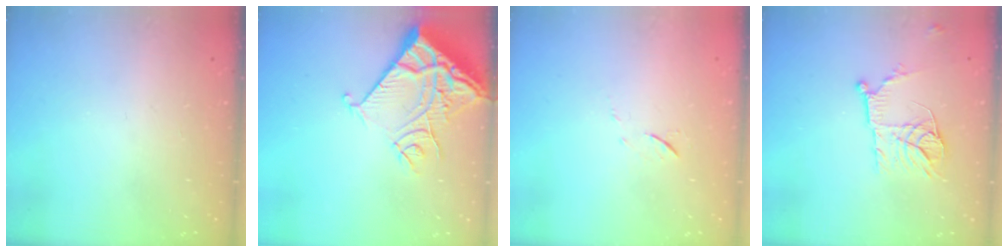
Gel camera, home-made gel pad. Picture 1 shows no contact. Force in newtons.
{"total": 13.1, "press": 13.0, "slide": 1.7}
{"total": 5.2, "press": 5.1, "slide": 0.7}
{"total": 12.2, "press": 12.1, "slide": 1.1}